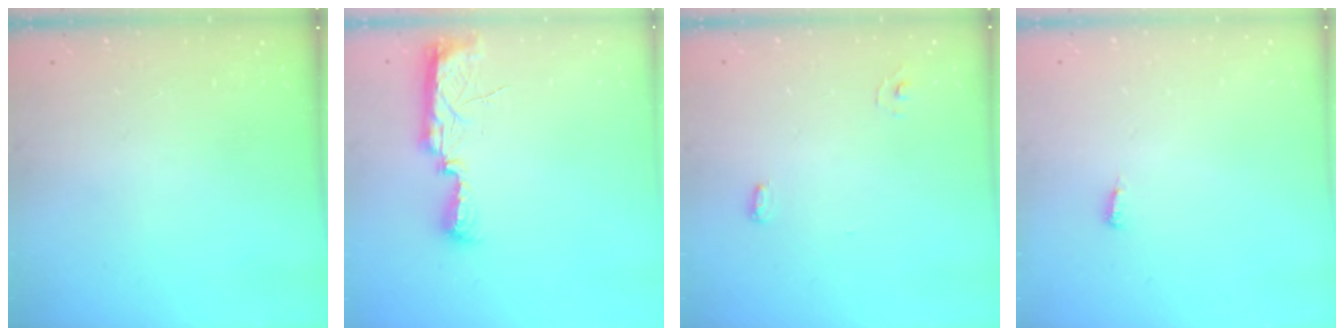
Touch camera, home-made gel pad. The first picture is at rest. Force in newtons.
{"total": 8.5, "press": 8.3, "slide": 2.0}
{"total": 4.4, "press": 3.9, "slide": 2.1}
{"total": 3.8, "press": 3.8, "slide": 0.4}